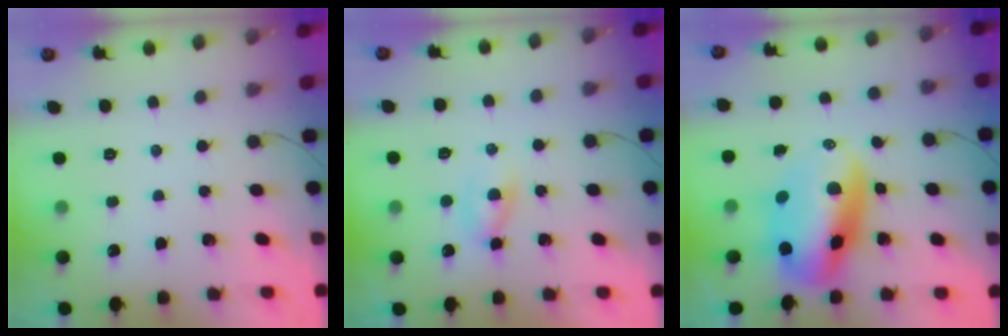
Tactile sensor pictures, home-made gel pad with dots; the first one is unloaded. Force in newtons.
{"total": 2.2, "press": 2.0, "slide": 1.1}
{"total": 12.4, "press": 12.0, "slide": 2.8}